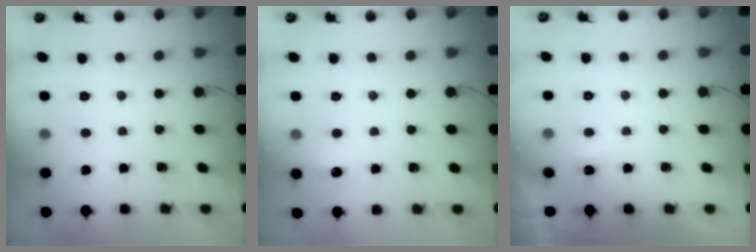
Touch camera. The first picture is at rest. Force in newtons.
{"total": 6.0, "press": 5.9, "slide": 1.1}
{"total": 2.3, "press": 2.2, "slide": 0.7}